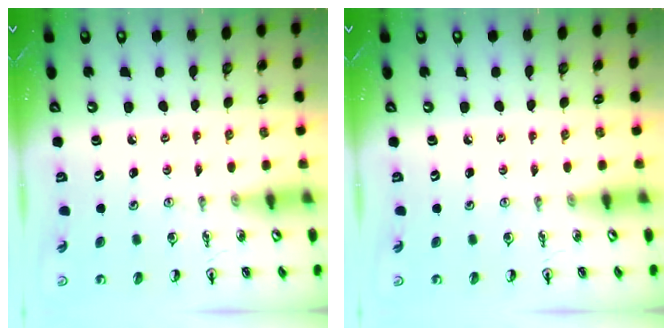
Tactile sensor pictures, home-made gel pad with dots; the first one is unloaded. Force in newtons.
{"total": 0.0}